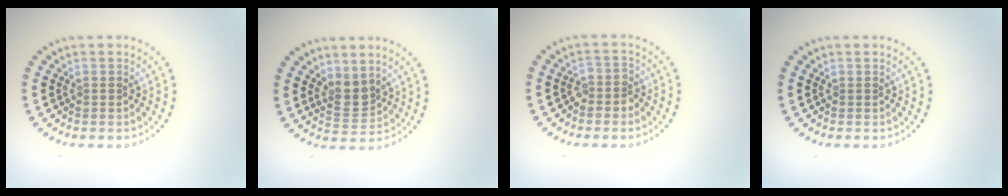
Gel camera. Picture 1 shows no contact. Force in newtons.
{"total": 2.2, "press": 1.8, "slide": 1.3}
{"total": 1.7, "press": 1.5, "slide": 0.9}
{"total": 0.0}